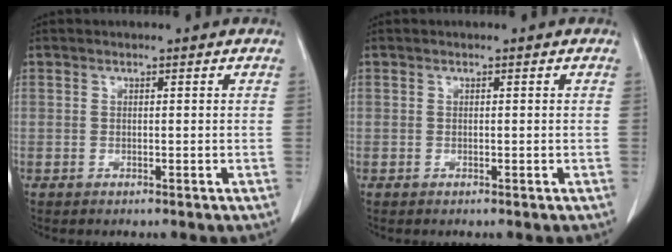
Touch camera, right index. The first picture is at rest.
{"total": 0.0}